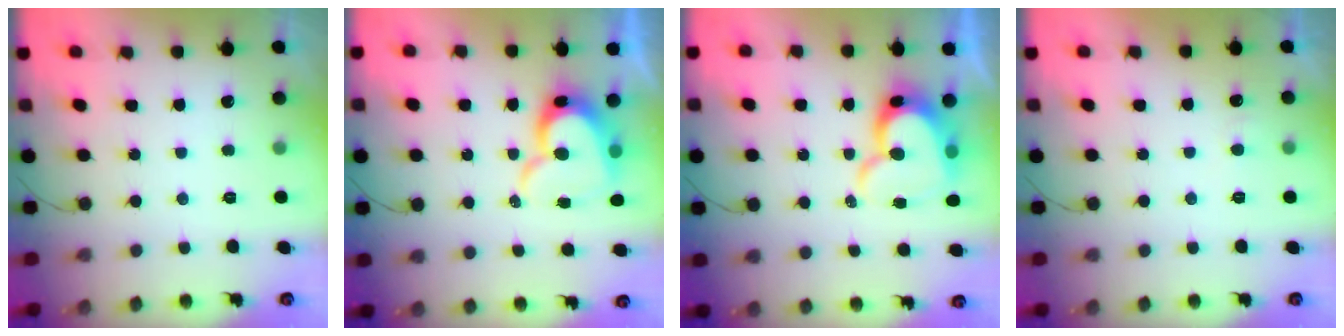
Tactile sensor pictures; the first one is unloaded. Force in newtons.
{"total": 13.7, "press": 13.6, "slide": 1.3}
{"total": 15.2, "press": 15.1, "slide": 1.6}
{"total": 4.3, "press": 4.3, "slide": 0.5}